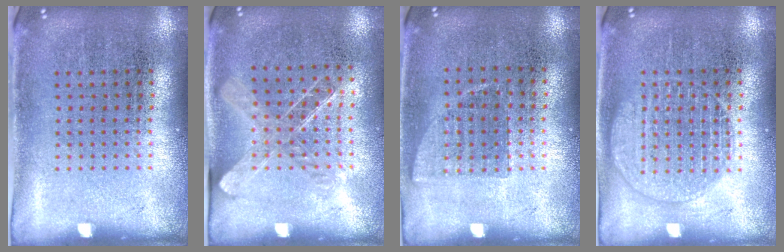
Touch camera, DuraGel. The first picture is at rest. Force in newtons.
{"total": 1.3, "press": 1.1, "slide": 0.7}
{"total": 0.8, "press": 0.7, "slide": 0.3}
{"total": 2.6, "press": 2.6, "slide": 0.4}